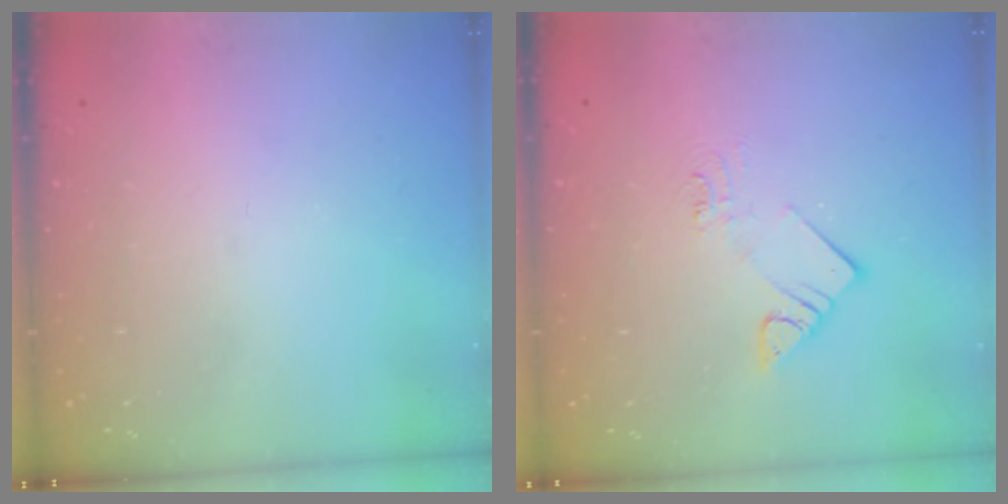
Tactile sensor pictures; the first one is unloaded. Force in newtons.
{"total": 6.3, "press": 6.3, "slide": 0.3}